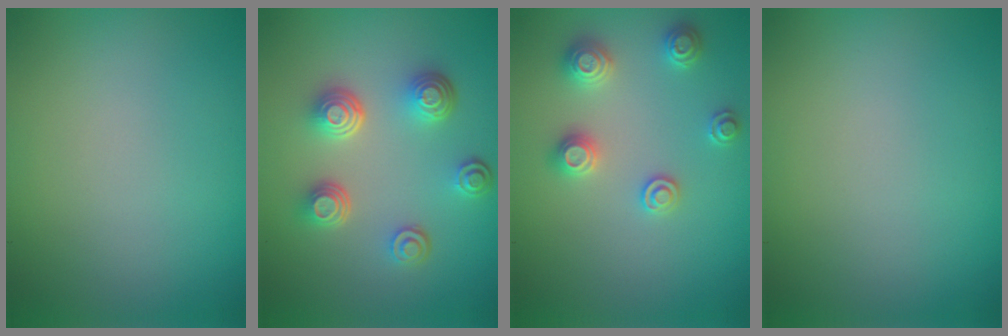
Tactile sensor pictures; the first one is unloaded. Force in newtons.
{"total": 4.6, "press": 3.5, "slide": 2.9}
{"total": 2.8, "press": 2.8, "slide": 0.5}
{"total": 0.0}